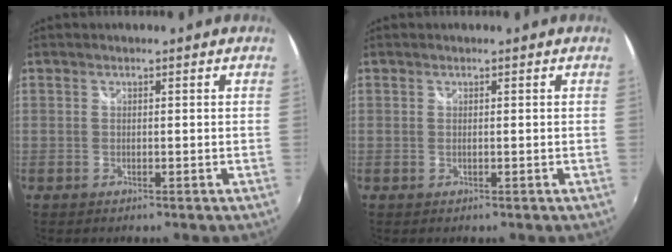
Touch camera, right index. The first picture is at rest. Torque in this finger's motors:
{"motor_torque": [0.00, 0.00, -0.01, 0.00]}